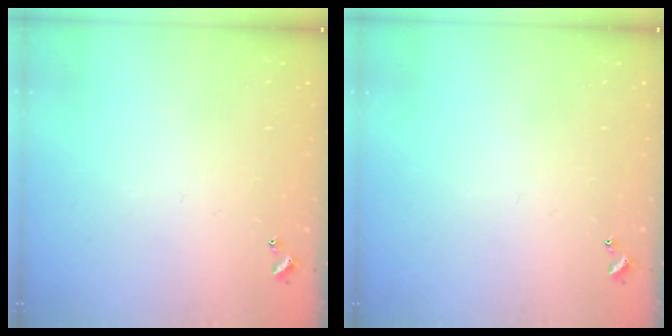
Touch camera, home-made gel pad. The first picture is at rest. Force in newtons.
{"total": 0.0}